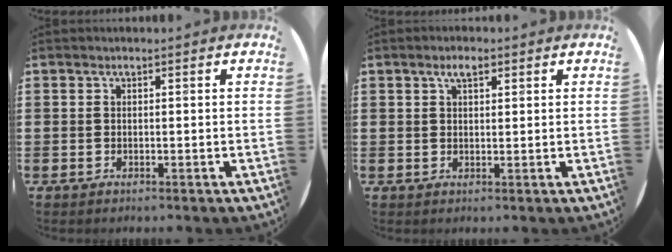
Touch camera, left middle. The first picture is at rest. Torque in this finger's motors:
{"motor_torque": [0.59, -0.66, 0.10, 0.01]}